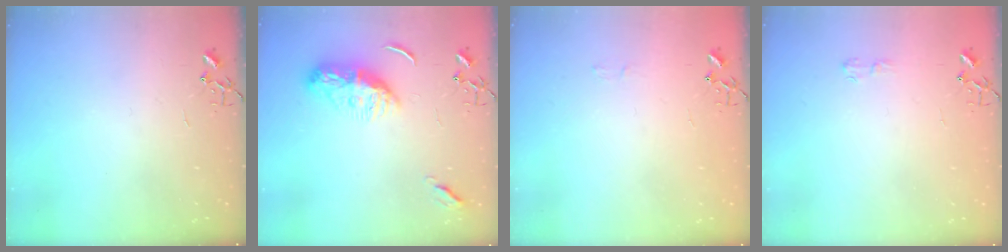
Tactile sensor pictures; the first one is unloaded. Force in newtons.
{"total": 10.4, "press": 10.3, "slide": 0.7}
{"total": 3.9, "press": 3.9, "slide": 0.5}
{"total": 4.2, "press": 4.2, "slide": 0.5}